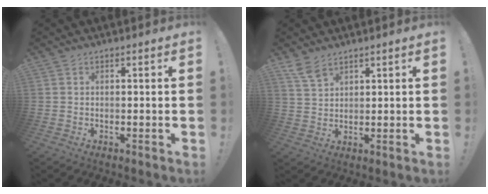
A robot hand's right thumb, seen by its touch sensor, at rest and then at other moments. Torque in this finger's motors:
{"motor_torque": [-0.52, 0.35, 0.28, -0.02, -0.01]}